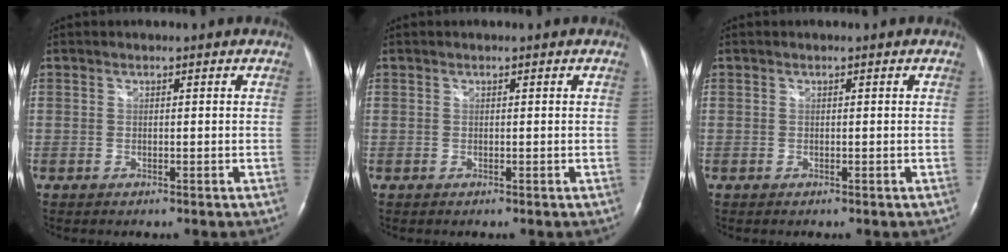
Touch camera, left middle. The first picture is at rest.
{"total": 0.0}
{"total": 0.0}